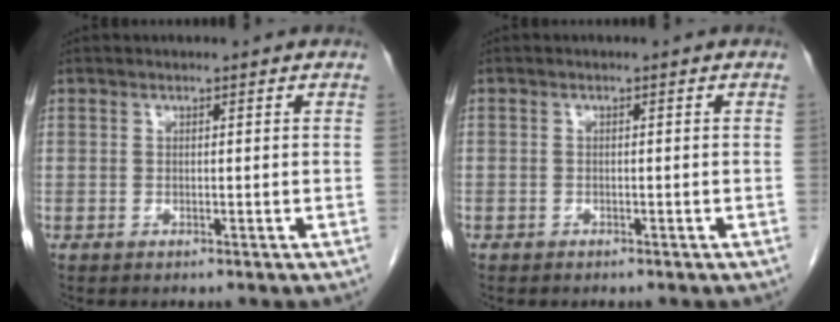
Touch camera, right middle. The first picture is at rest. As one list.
[{"total": 0.7, "force": [-0.5, 0.5, 0.0], "torque": [-0.007, 0.003, -0.010]}]